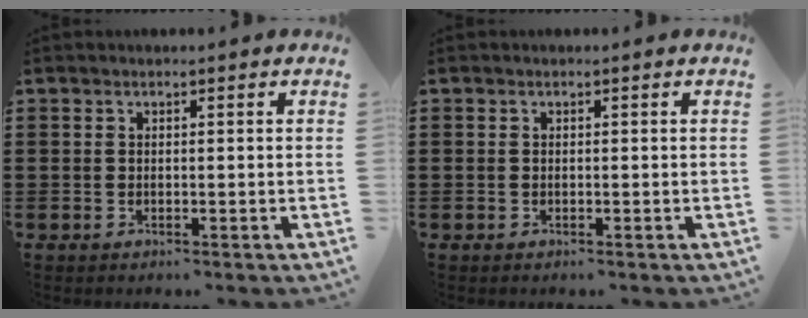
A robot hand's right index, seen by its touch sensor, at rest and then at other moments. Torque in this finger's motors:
{"motor_torque": [0.61, 0.26, 0.02, 0.01]}